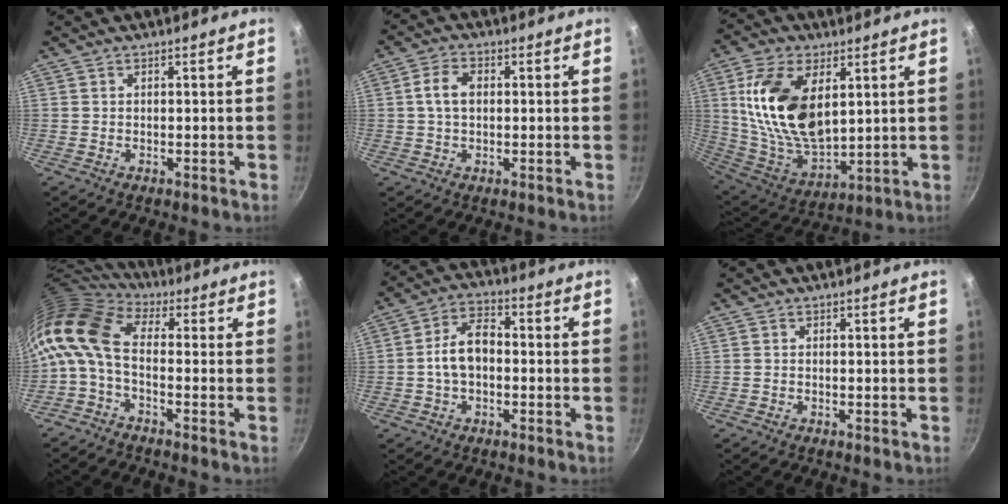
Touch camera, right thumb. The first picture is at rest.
{"total": 5.2, "force": [0.6, 3.4, 3.9], "torque": [-0.068, 0.010, 0.006]}
{"total": 19.8, "force": [5.2, 11.2, 15.5], "torque": [-0.279, -0.028, 0.114]}
{"total": 11.3, "force": [-0.5, 6.2, 9.4], "torque": [-0.195, 0.020, -0.029]}
{"total": 8.1, "force": [-0.9, 5.1, 6.3], "torque": [-0.098, 0.033, -0.026]}
{"total": 0.0}